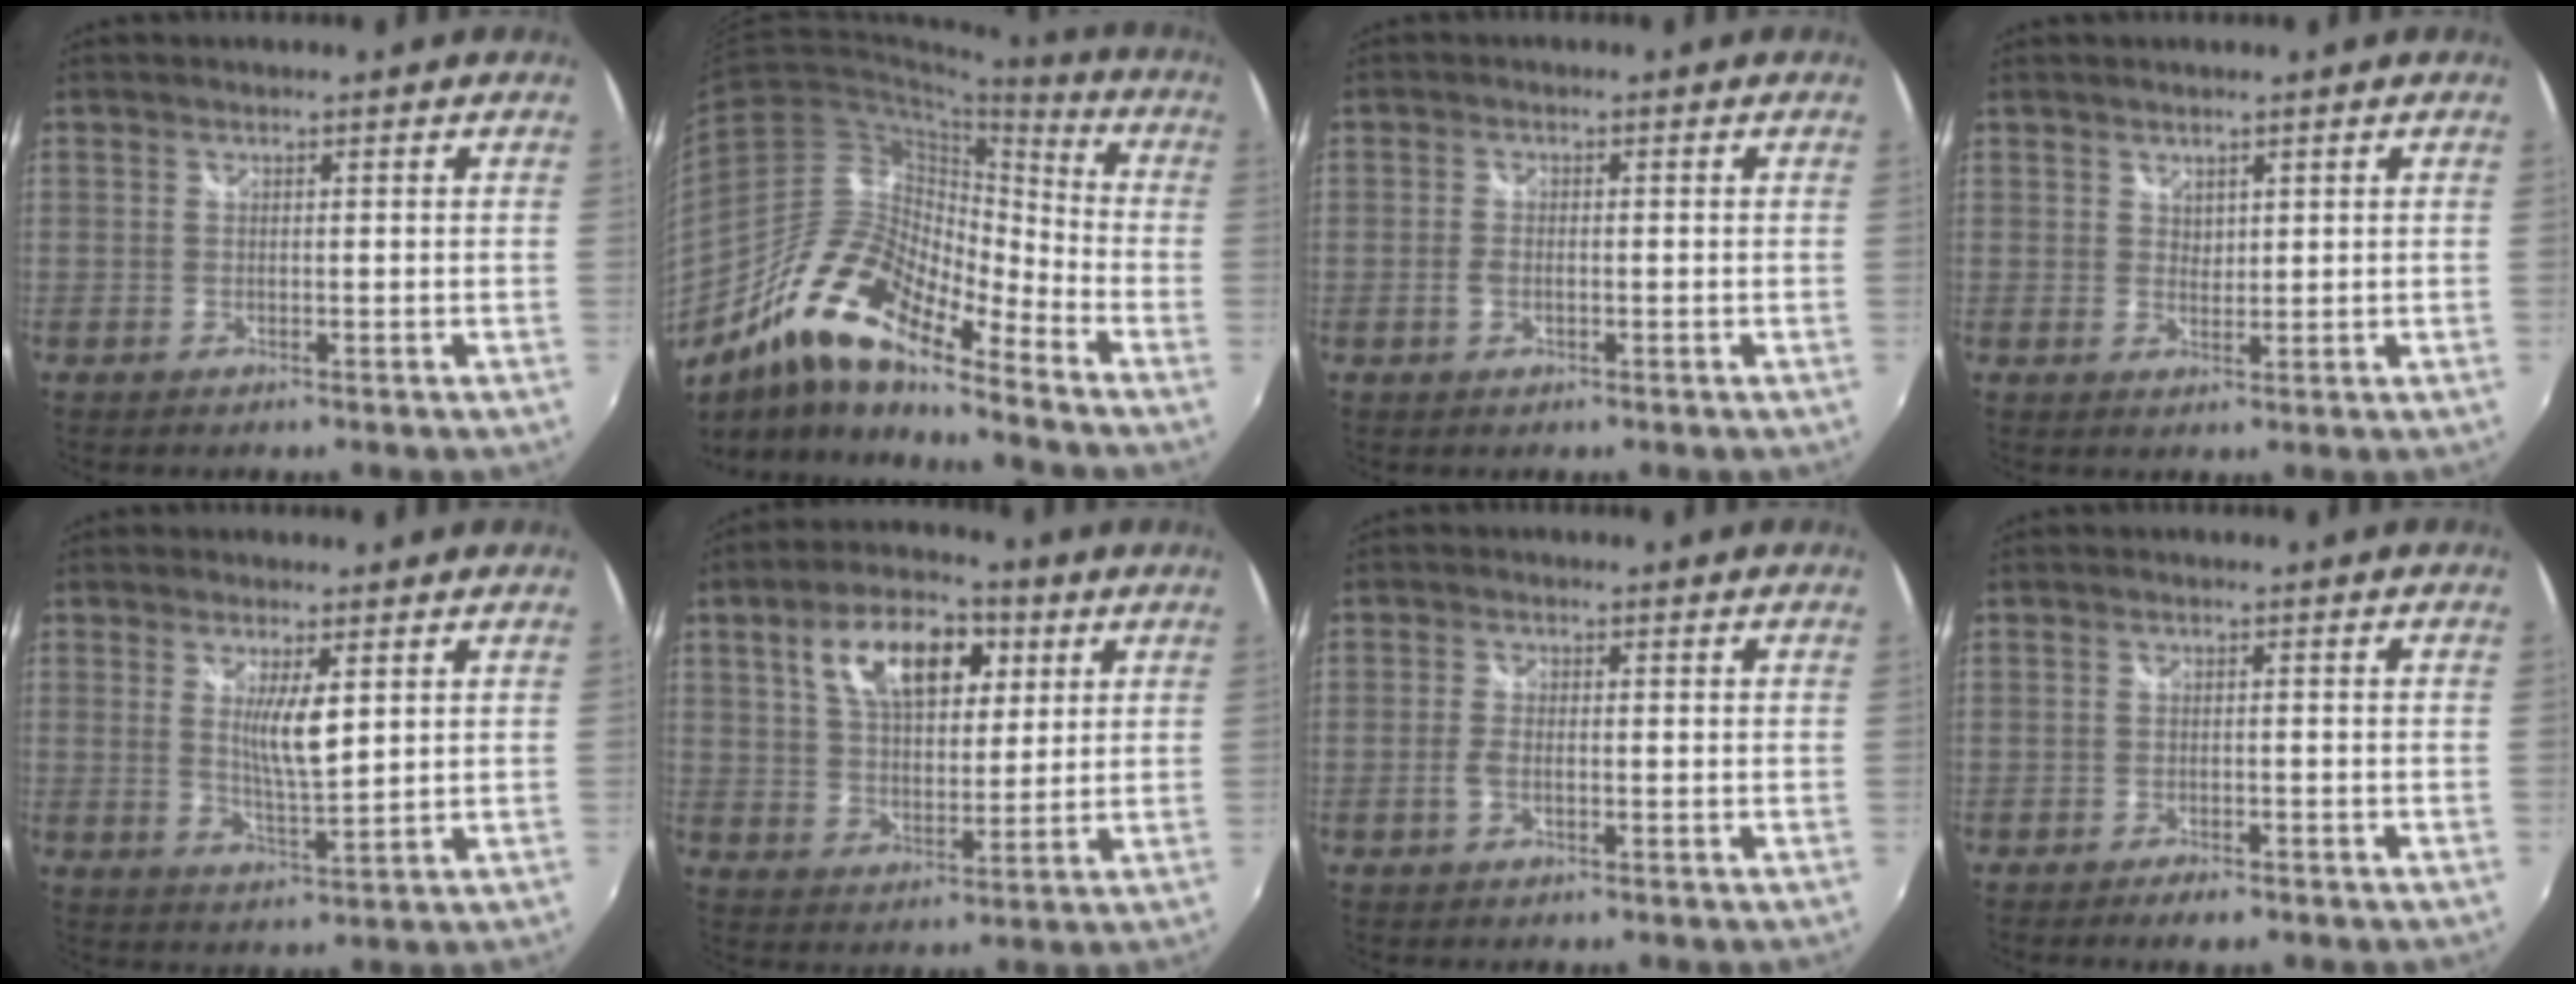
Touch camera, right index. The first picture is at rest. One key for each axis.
{"total": 17.4, "fx": -12.8, "fy": 5.4, "fz": 10.5, "tx": -0.192, "ty": -0.008, "tz": -0.250}
{"total": 2.4, "fx": -0.8, "fy": 1.2, "fz": 1.9, "tx": -0.041, "ty": -0.001, "tz": -0.016}
{"total": 1.6, "fx": 1.2, "fy": 1.0, "fz": 0.3, "tx": 0.000, "ty": 0.001, "tz": 0.021}
{"total": 6.2, "fx": 1.8, "fy": 1.4, "fz": 5.8, "tx": -0.100, "ty": -0.011, "tz": 0.035}
{"total": 13.9, "fx": 5.7, "fy": 7.3, "fz": 10.4, "tx": -0.182, "ty": 0.027, "tz": 0.096}
{"total": 2.5, "fx": -0.8, "fy": 1.2, "fz": 2.1, "tx": -0.046, "ty": -0.001, "tz": -0.016}
{"total": 3.5, "fx": -2.7, "fy": 1.3, "fz": 1.9, "tx": -0.046, "ty": -0.010, "tz": -0.043}